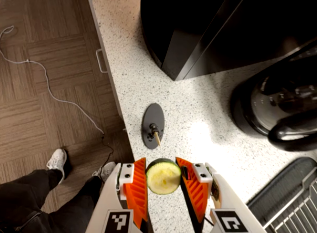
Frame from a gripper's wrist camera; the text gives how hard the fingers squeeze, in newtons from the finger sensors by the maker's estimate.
{"total": 10.6, "left": 11.0, "right": 10.2}